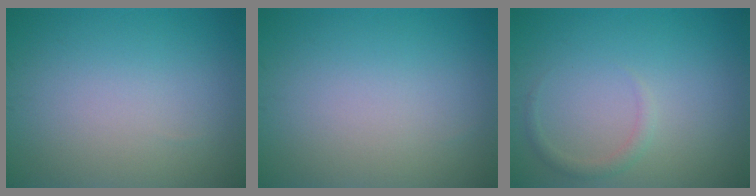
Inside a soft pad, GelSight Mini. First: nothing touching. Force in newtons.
{"total": 0.0}
{"total": 1.2, "press": 1.2, "slide": 0.0}